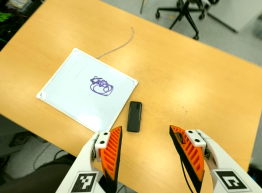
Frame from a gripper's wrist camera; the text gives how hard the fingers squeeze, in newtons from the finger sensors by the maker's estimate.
{"total": 0.0}